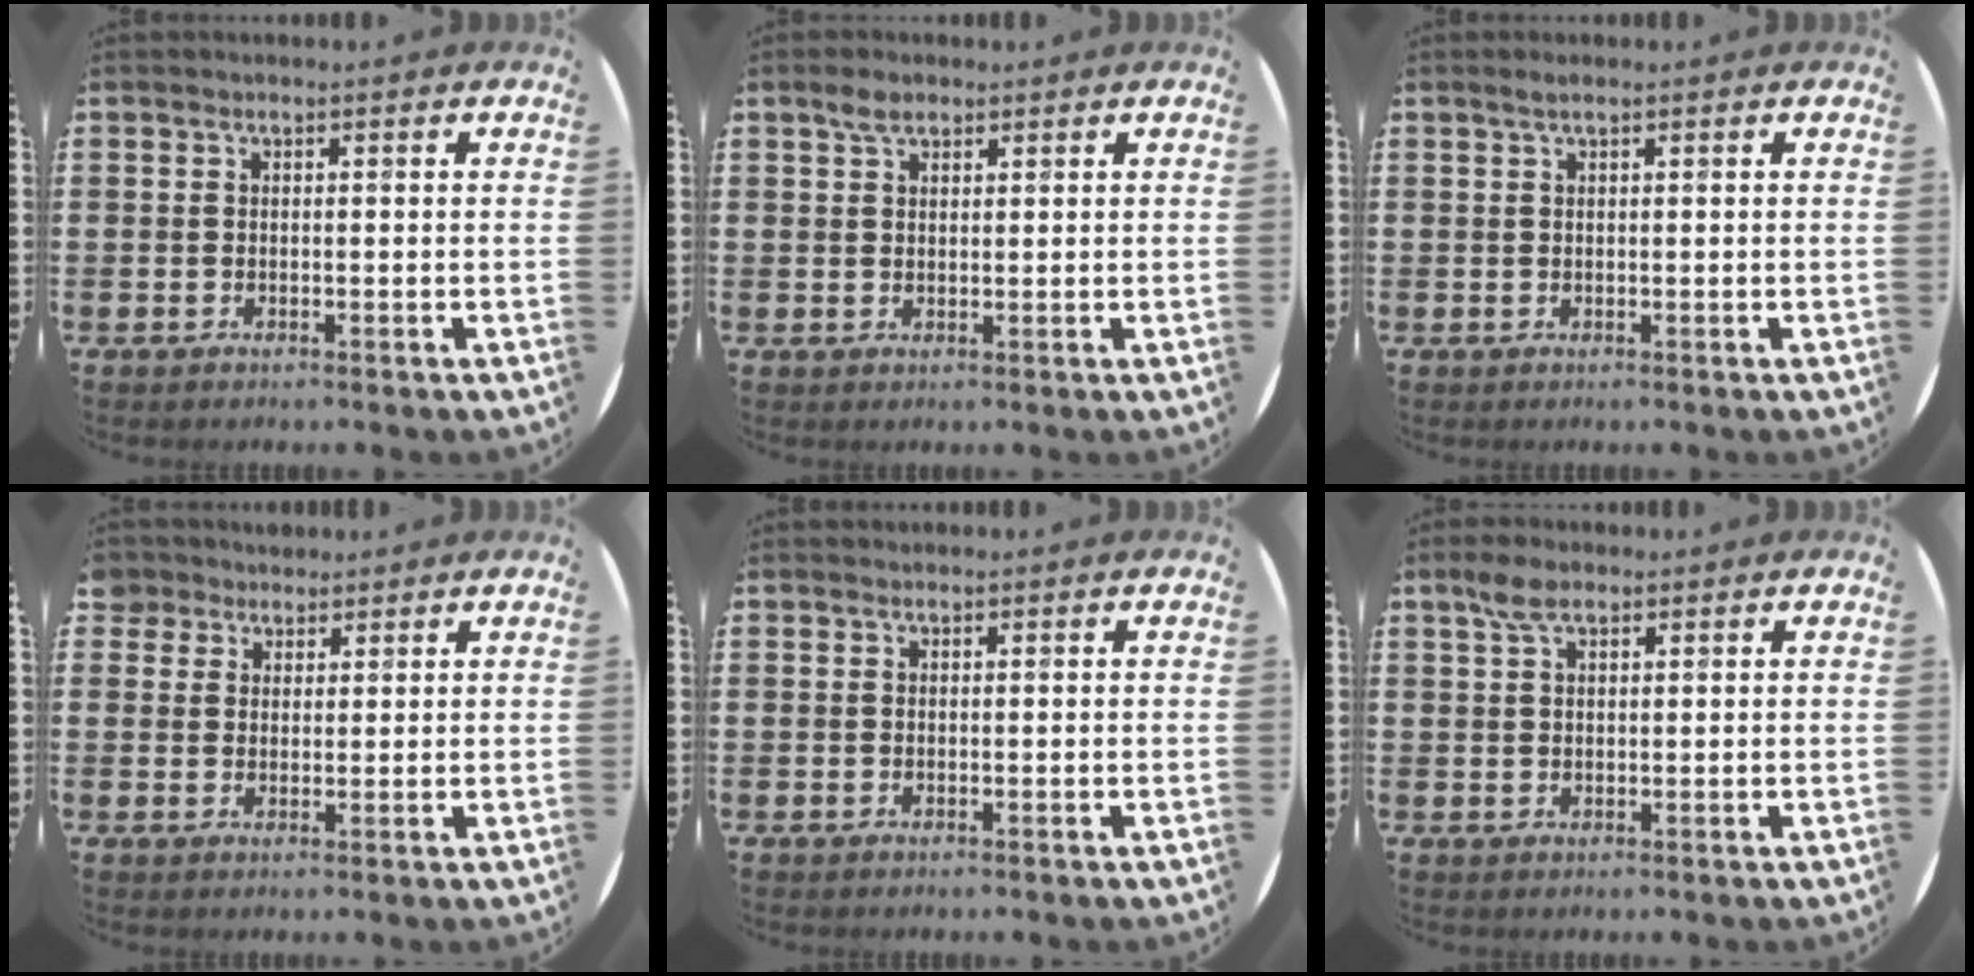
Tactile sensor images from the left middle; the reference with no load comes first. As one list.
[{"total": 2.3, "force": [1.7, 1.1, 1.2], "torque": [-0.018, 0.002, 0.029]}, {"total": 0.8, "force": [0.5, 0.0, 0.7], "torque": [-0.013, 0.001, 0.008]}, {"total": 3.3, "force": [2.7, 1.9, -0.2], "torque": [0.001, 0.003, 0.052]}, {"total": 0.0}, {"total": 3.2, "force": [2.1, 1.5, 1.9], "torque": [-0.035, 0.002, 0.036]}]